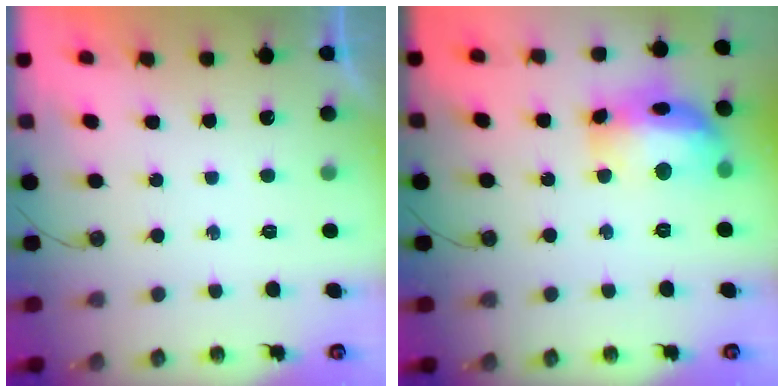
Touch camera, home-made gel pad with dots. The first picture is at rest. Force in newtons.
{"total": 18.6, "press": 18.5, "slide": 1.8}